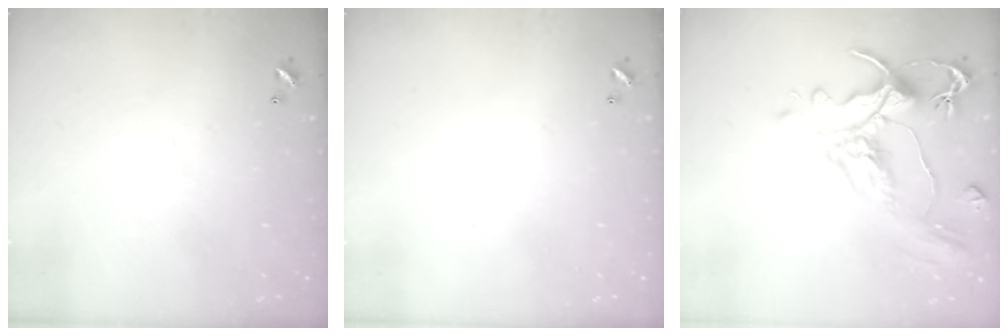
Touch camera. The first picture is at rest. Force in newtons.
{"total": 0.0}
{"total": 1.6, "press": 0.0, "slide": 1.6}